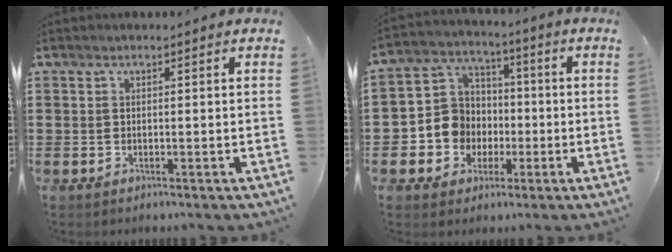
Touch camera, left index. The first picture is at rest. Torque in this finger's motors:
{"motor_torque": [0.47, 0.33, 0.29, 0.06]}